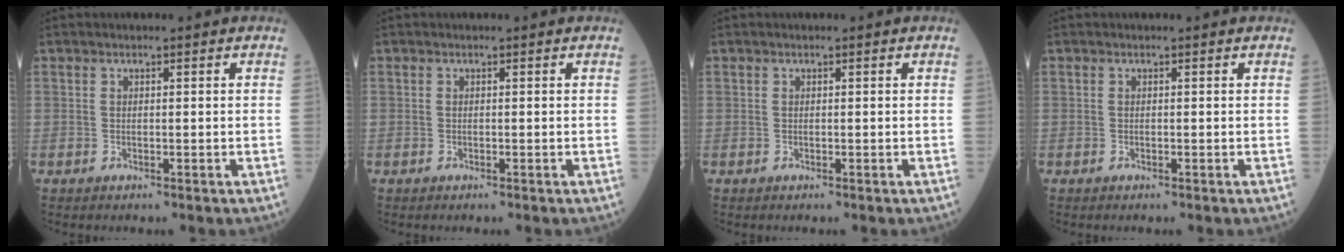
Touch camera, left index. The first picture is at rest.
{"total": 0.0}
{"total": 0.0}
{"total": 0.0}